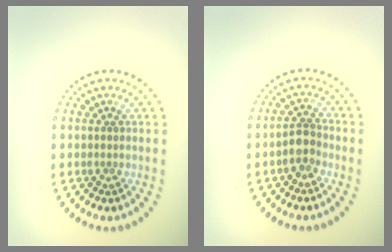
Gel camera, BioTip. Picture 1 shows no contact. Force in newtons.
{"total": 2.0, "press": 1.7, "slide": 1.0}